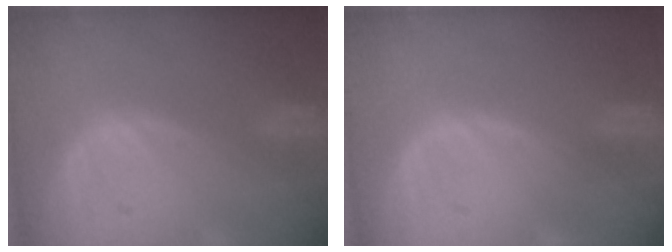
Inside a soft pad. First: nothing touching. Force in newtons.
{"total": 0.0}